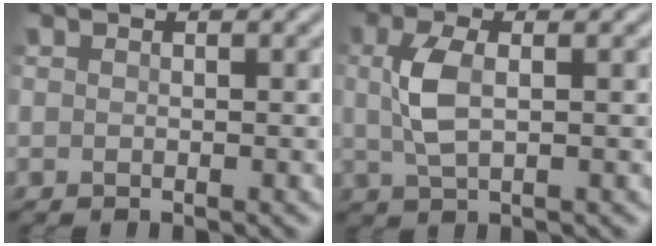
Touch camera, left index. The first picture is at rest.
{"total": 3.5, "force": [0.2, 1.4, 3.1], "torque": [-0.072, 0.006, 0.004]}